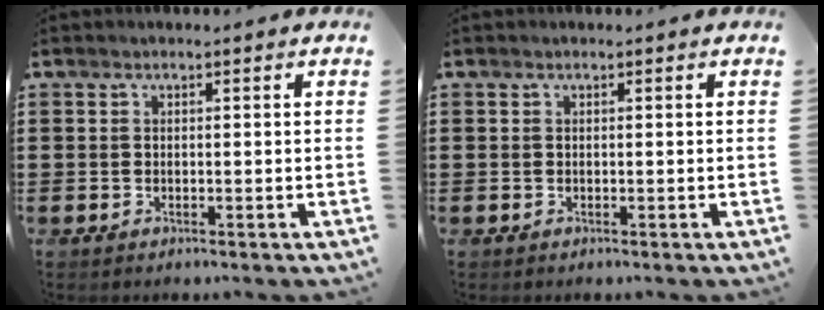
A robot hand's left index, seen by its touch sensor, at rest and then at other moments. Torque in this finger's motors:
{"motor_torque": [0.00, 0.00, -0.01, 0.01]}